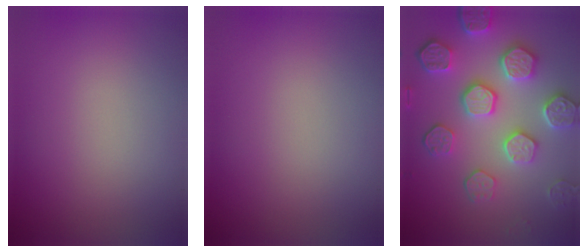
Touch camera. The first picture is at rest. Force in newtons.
{"total": 0.0}
{"total": 6.7, "press": 5.5, "slide": 3.8}